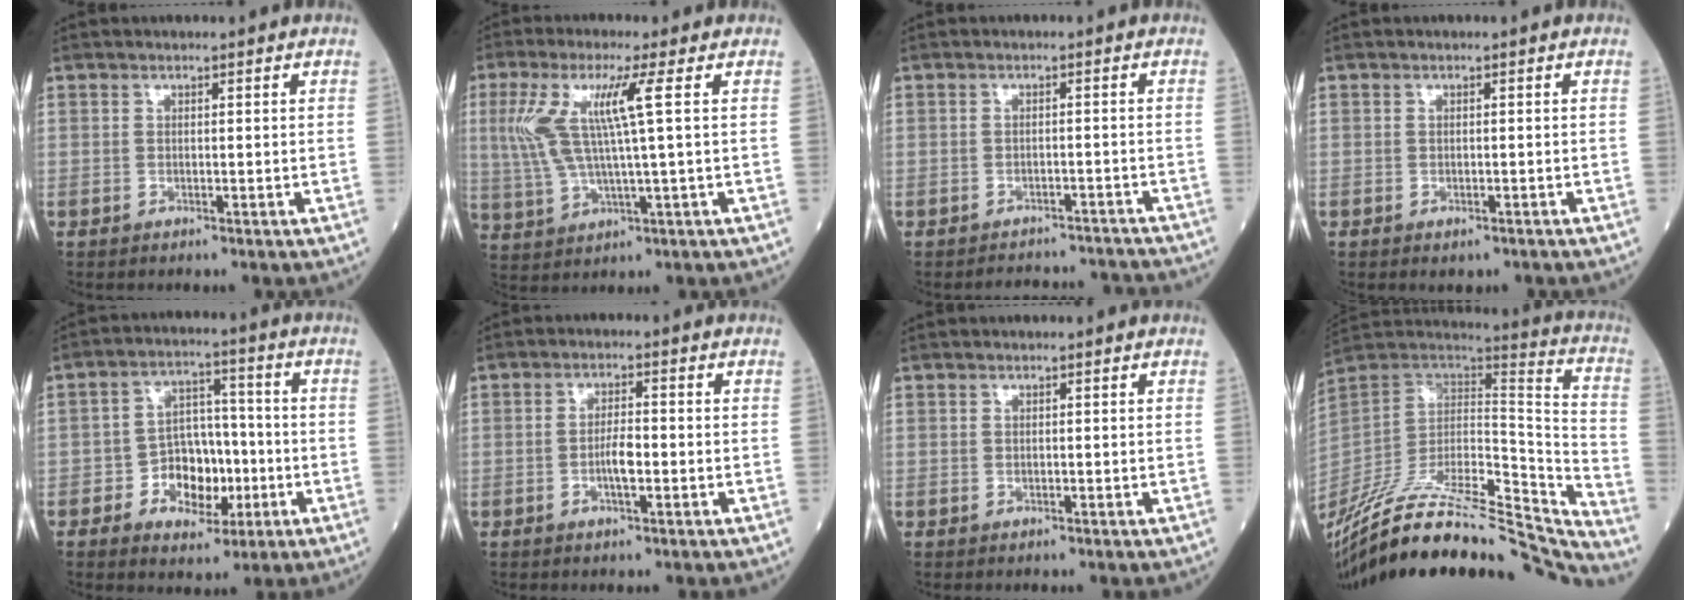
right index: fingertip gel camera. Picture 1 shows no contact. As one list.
[{"total": 9.5, "force": [2.3, 0.1, 9.2], "torque": [-0.213, 0.010, 0.047]}, {"total": 7.7, "force": [-7.6, 1.2, 0.2], "torque": [0.008, 0.013, -0.088]}, {"total": 1.1, "force": [-0.7, 0.5, 0.6], "torque": [-0.006, 0.000, -0.005]}, {"total": 8.7, "force": [-2.6, 5.7, 6.0], "torque": [-0.095, 0.022, -0.039]}, {"total": 3.5, "force": [-0.9, 0.8, 3.3], "torque": [-0.062, 0.002, -0.016]}, {"total": 0.0}, {"total": 36.3, "force": [-32.2, 4.8, 16.0], "torque": [-0.232, -0.044, -0.481]}]